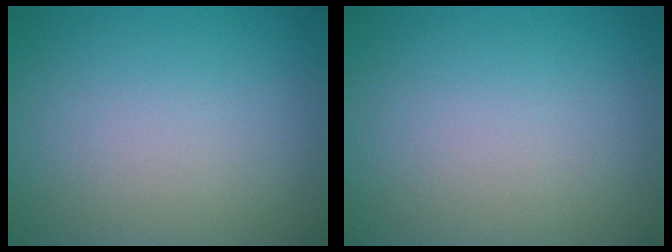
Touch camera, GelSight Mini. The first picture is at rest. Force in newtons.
{"total": 0.0}